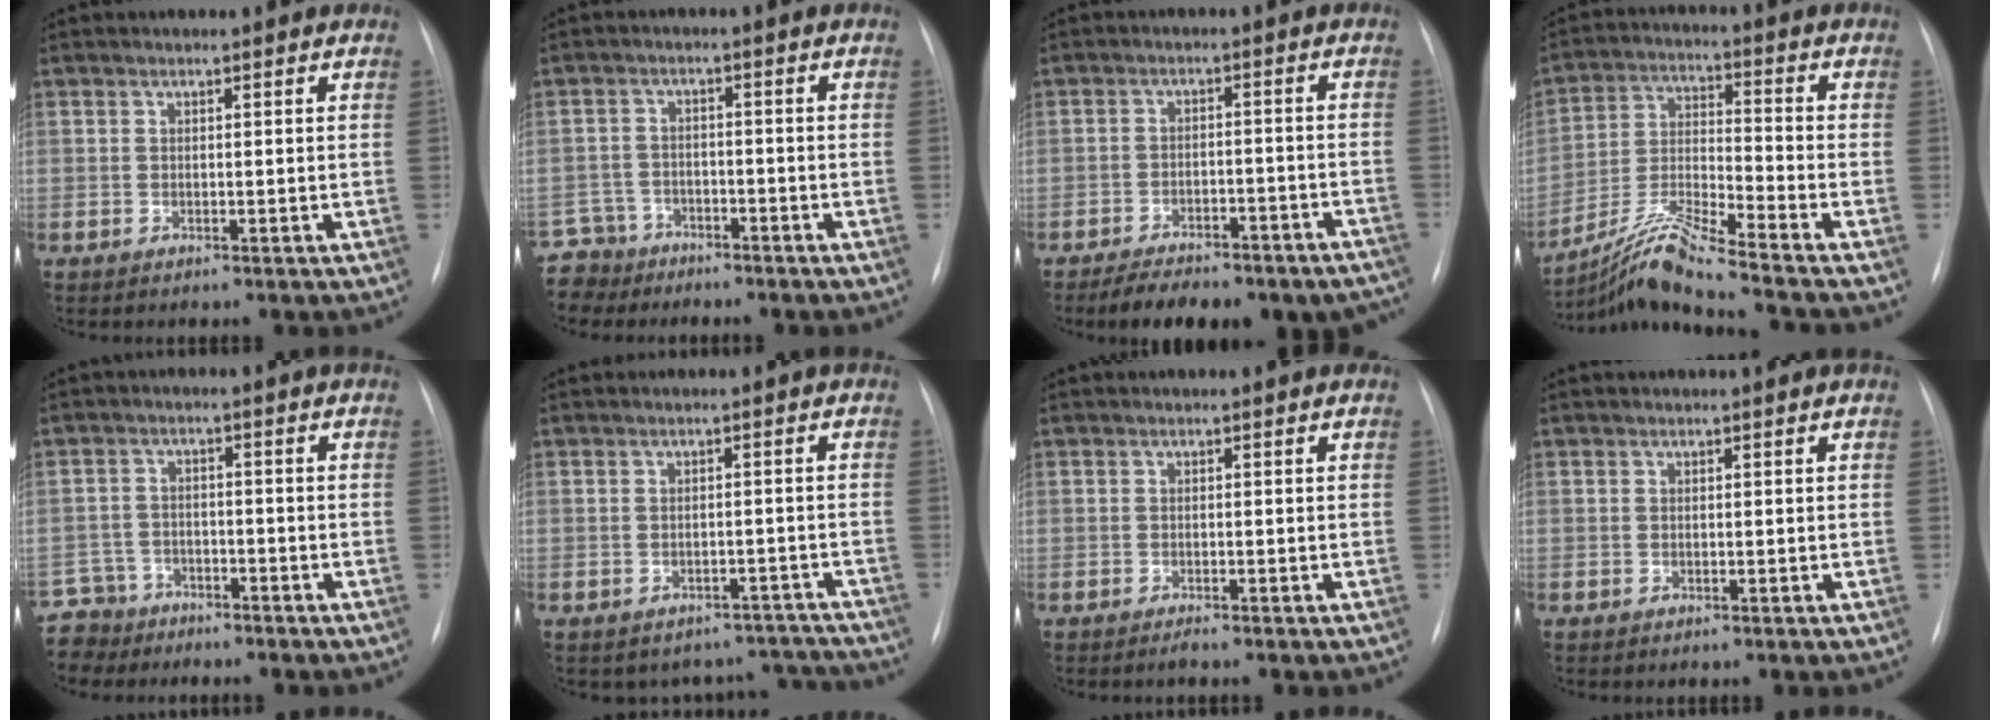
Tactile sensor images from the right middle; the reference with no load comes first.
{"total": 5.8, "force": [-4.9, 3.0, -1.0], "torque": [0.022, 0.000, -0.092]}
{"total": 17.2, "force": [-14.3, 6.1, 7.3], "torque": [-0.088, 0.016, -0.181]}
{"total": 11.3, "force": [-9.9, -2.3, 4.9], "torque": [-0.097, -0.013, -0.187]}
{"total": 6.2, "force": [-5.3, 3.1, -0.9], "torque": [0.019, 0.002, -0.098]}
{"total": 8.2, "force": [-7.6, 3.2, -0.7], "torque": [0.027, 0.042, -0.076]}
{"total": 0.8, "force": [-0.7, -0.1, 0.4], "torque": [-0.011, -0.003, -0.009]}
{"total": 0.0}